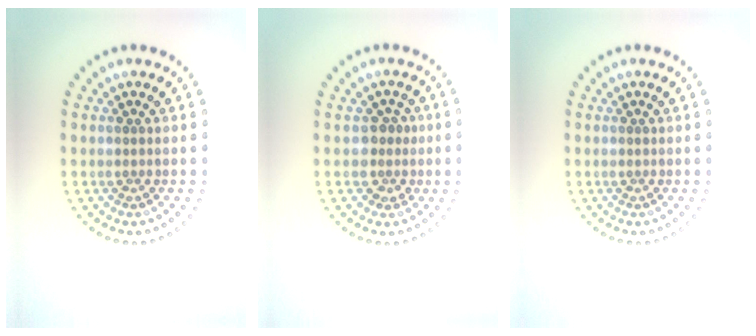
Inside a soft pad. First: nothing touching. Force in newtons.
{"total": 2.1, "press": 1.7, "slide": 1.2}
{"total": 0.0}